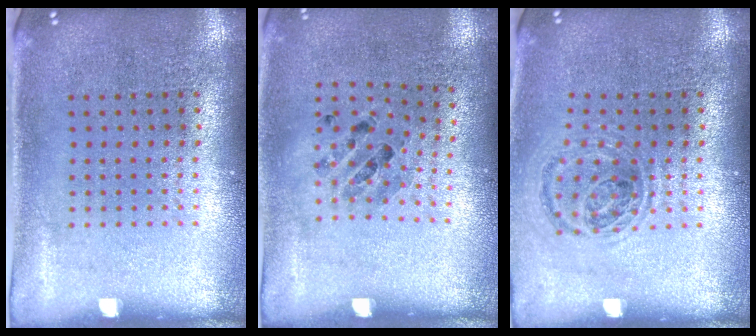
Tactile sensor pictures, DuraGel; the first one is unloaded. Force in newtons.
{"total": 0.9, "press": 0.8, "slide": 0.4}
{"total": 0.9, "press": 0.9, "slide": 0.2}